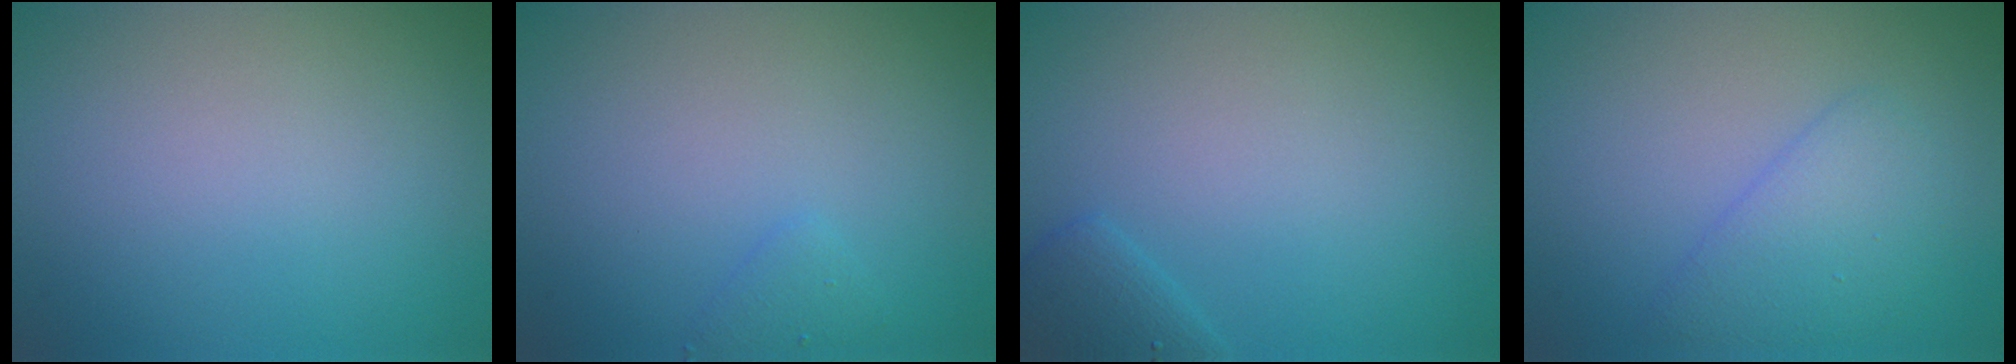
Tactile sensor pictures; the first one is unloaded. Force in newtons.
{"total": 0.9, "press": 0.9, "slide": 0.0}
{"total": 1.8, "press": 1.8, "slide": 0.1}
{"total": 3.0, "press": 3.0, "slide": 0.2}